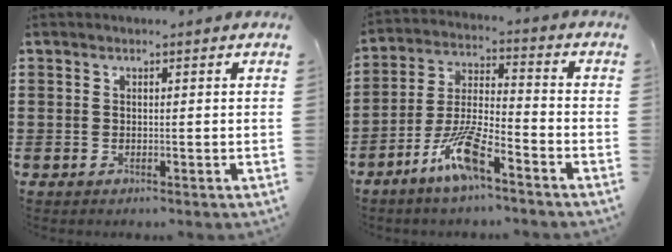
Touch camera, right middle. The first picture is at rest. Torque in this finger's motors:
{"motor_torque": [1.56, -0.58, 0.51, 0.21]}